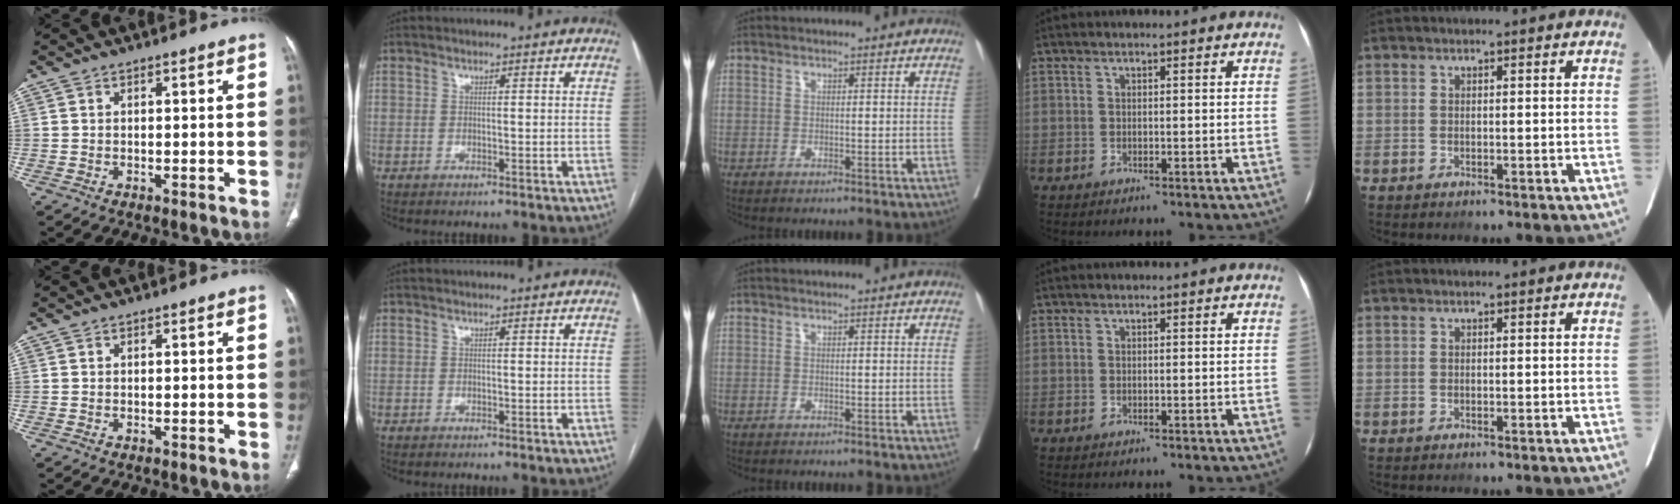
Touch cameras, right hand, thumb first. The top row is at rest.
{}